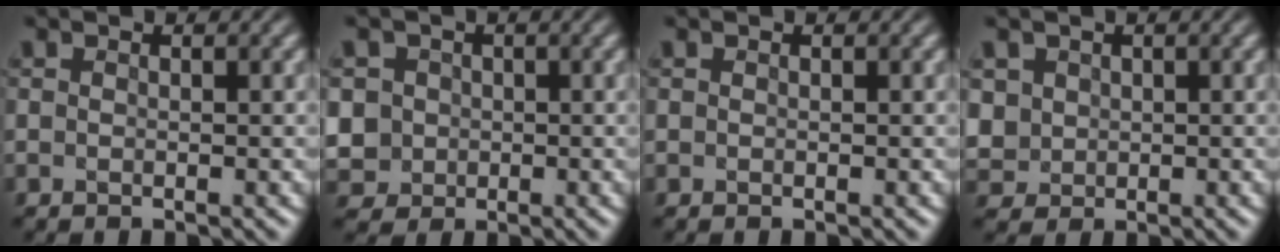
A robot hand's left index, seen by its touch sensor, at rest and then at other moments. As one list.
[{"total": 7.7, "force": [-0.9, 7.5, 1.8], "torque": [-0.050, 0.010, -0.034]}, {"total": 0.0}, {"total": 3.1, "force": [1.2, 2.8, 0.5], "torque": [-0.007, 0.019, 0.022]}]